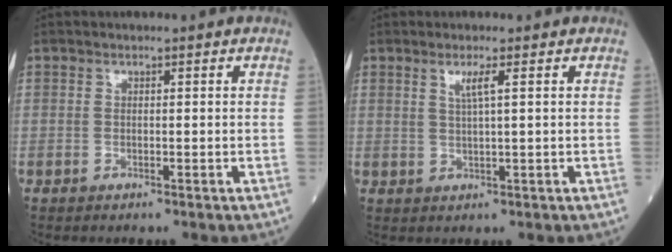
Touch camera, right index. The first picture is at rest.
{"total": 2.4, "force": [1.0, -0.4, 2.2], "torque": [-0.044, -0.001, 0.020]}